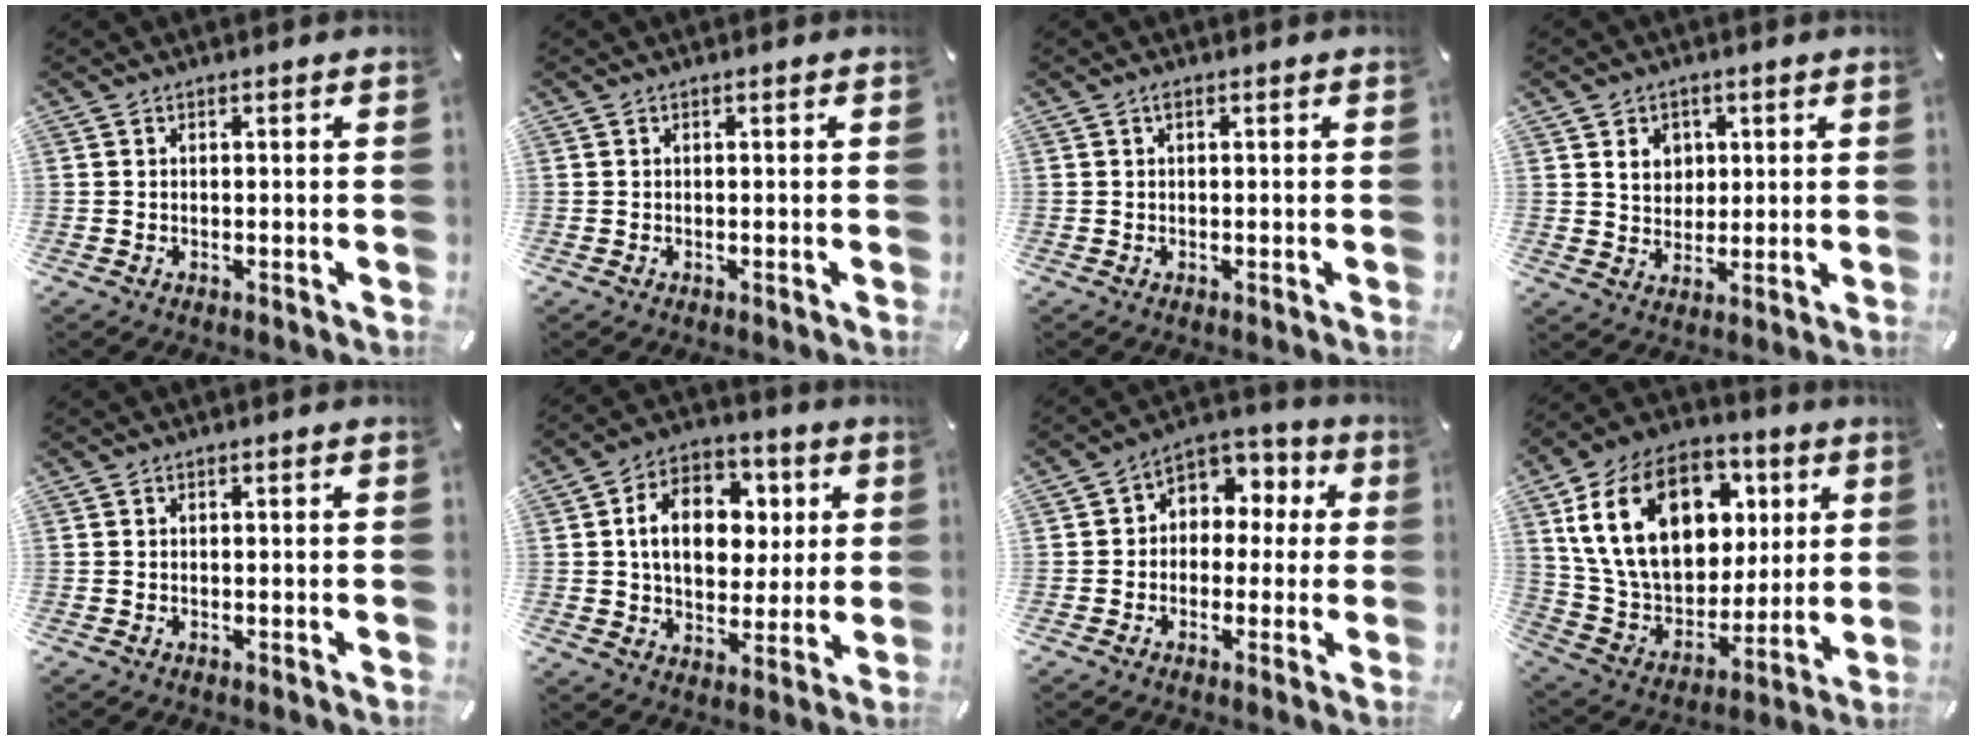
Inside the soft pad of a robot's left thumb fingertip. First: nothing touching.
{"total": 0.0}
{"total": 0.6, "force": [0.2, 0.2, 0.6], "torque": [-0.012, 0.002, 0.003]}
{"total": 5.7, "force": [1.8, 5.1, 1.7], "torque": [-0.027, 0.001, 0.028]}
{"total": 0.0}
{"total": 14.1, "force": [2.7, 10.6, 8.9], "torque": [-0.135, 0.006, 0.048]}
{"total": 6.5, "force": [0.0, 6.1, 2.2], "torque": [-0.036, 0.000, 0.000]}
{"total": 24.0, "force": [8.1, 17.0, 14.8], "torque": [-0.277, -0.014, 0.148]}